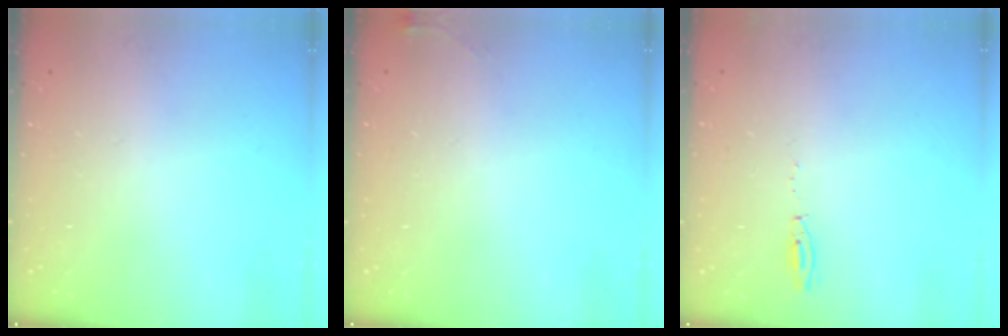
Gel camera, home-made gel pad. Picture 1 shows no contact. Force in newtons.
{"total": 3.7, "press": 3.7, "slide": 0.5}
{"total": 3.4, "press": 3.3, "slide": 0.8}